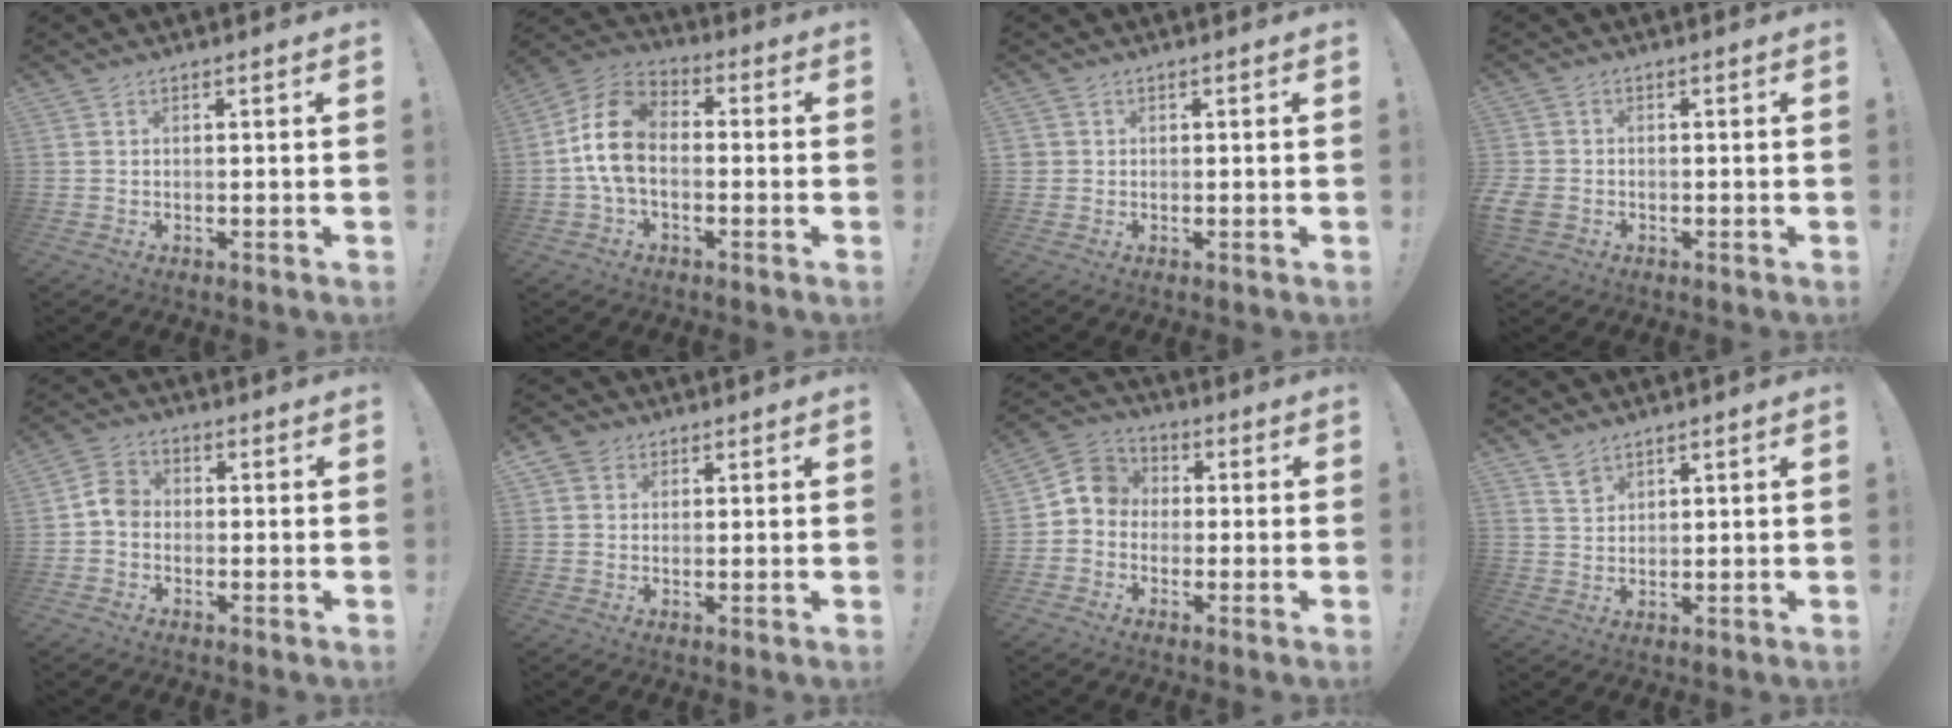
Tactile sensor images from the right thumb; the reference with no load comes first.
{"total": 13.8, "force": [-0.9, 9.2, 10.2], "torque": [-0.195, 0.029, -0.011]}
{"total": 1.3, "force": [0.2, 1.3, 0.2], "torque": [-0.010, 0.005, 0.005]}
{"total": 3.9, "force": [-0.8, 3.3, 1.9], "torque": [-0.052, 0.002, -0.015]}
{"total": 5.7, "force": [-1.4, 4.4, 3.2], "torque": [-0.054, 0.022, -0.023]}
{"total": 3.7, "force": [1.7, 3.2, 1.0], "torque": [-0.013, -0.004, 0.032]}
{"total": 7.7, "force": [-0.8, 6.9, 3.2], "torque": [-0.052, 0.024, -0.010]}
{"total": 3.9, "force": [2.9, 2.3, 1.2], "torque": [-0.016, -0.018, 0.055]}